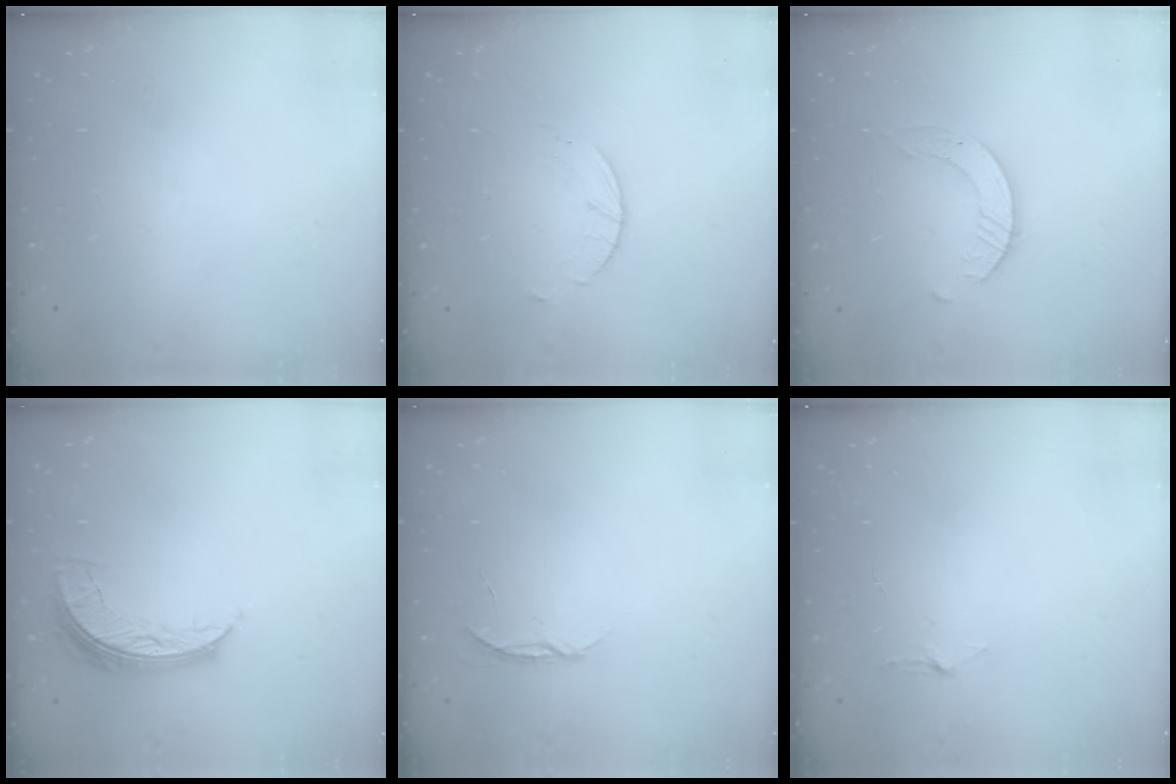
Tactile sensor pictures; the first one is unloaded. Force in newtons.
{"total": 3.0, "press": 3.0, "slide": 0.4}
{"total": 2.6, "press": 2.6, "slide": 0.3}
{"total": 7.2, "press": 7.2, "slide": 0.3}
{"total": 3.6, "press": 3.6, "slide": 0.5}
{"total": 2.9, "press": 2.9, "slide": 0.3}